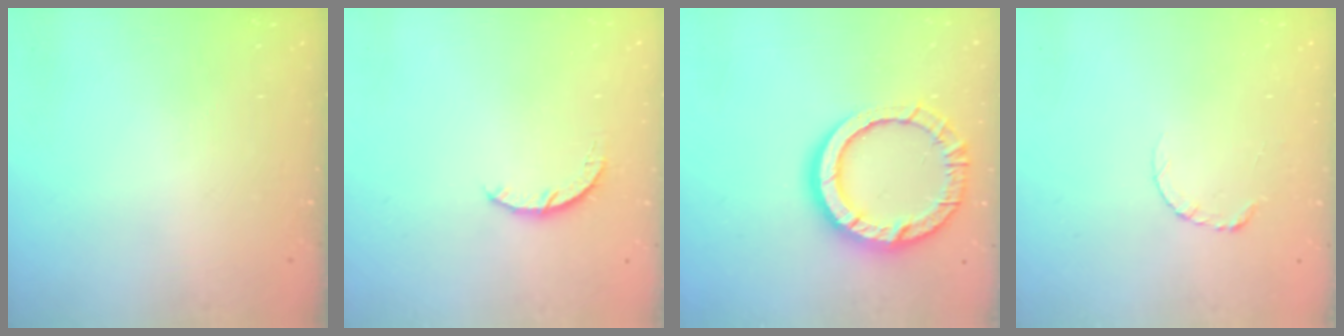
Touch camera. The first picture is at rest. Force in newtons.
{"total": 3.0, "press": 3.0, "slide": 0.4}
{"total": 14.5, "press": 14.5, "slide": 1.1}
{"total": 3.4, "press": 3.4, "slide": 0.4}